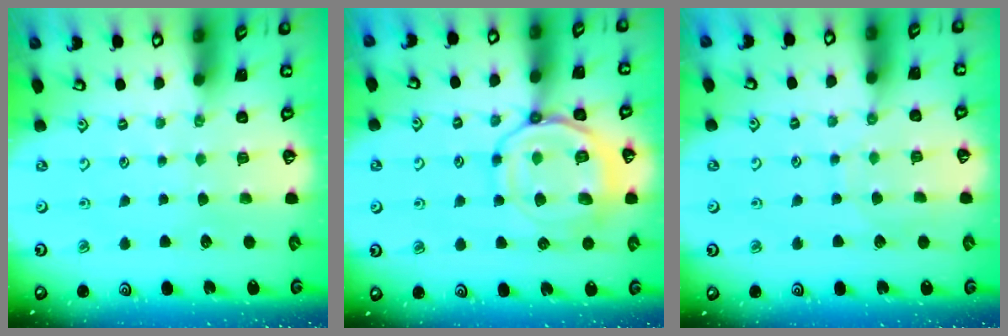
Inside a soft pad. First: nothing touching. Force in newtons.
{"total": 14.2, "press": 14.1, "slide": 1.6}
{"total": 6.3, "press": 6.3, "slide": 0.6}